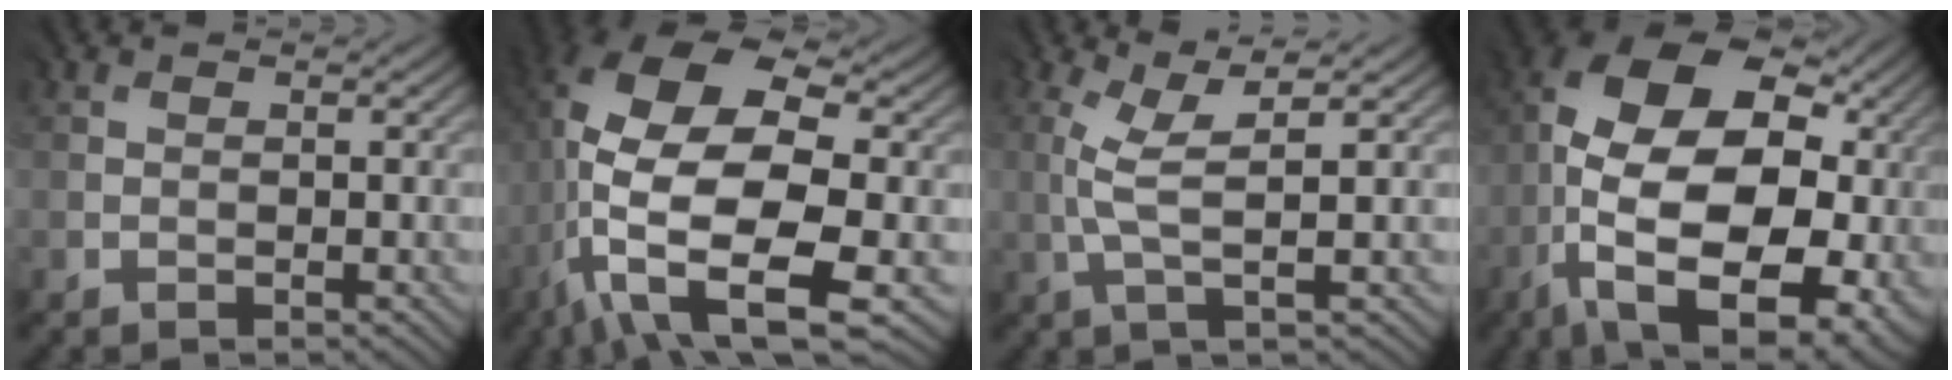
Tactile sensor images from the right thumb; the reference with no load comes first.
{"total": 15.9, "force": [-2.5, 8.0, 13.5], "torque": [-0.263, -0.009, -0.039]}
{"total": 3.8, "force": [0.8, 0.2, 3.7], "torque": [-0.088, 0.007, 0.018]}
{"total": 19.8, "force": [-2.7, 12.1, 15.4], "torque": [-0.275, 0.000, -0.030]}